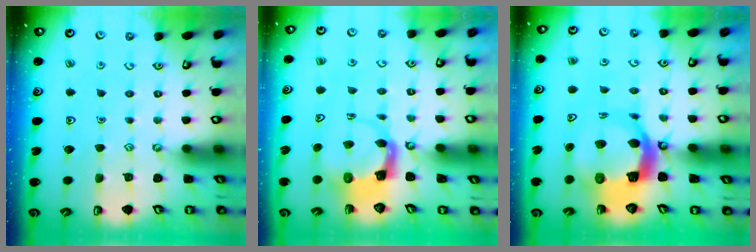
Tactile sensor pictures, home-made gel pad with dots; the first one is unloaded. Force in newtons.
{"total": 3.7, "press": 3.7, "slide": 0.7}
{"total": 12.6, "press": 12.5, "slide": 1.5}